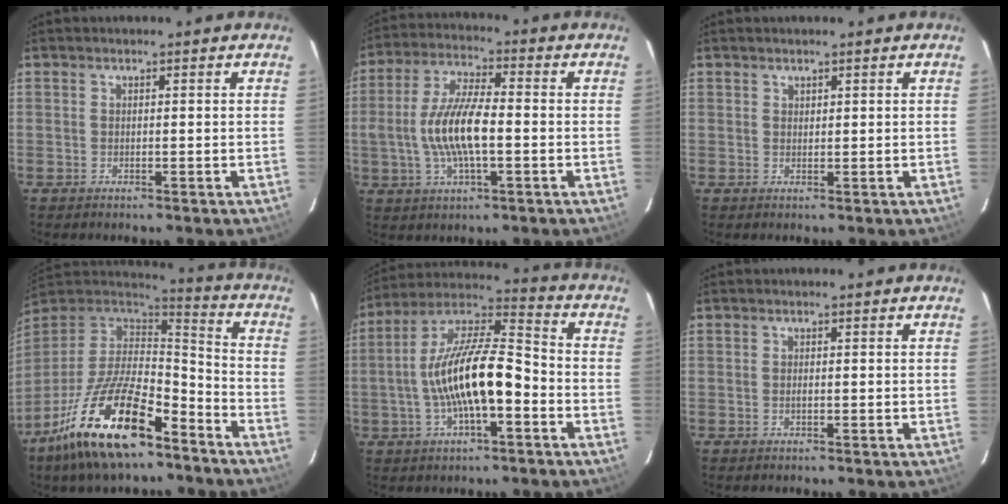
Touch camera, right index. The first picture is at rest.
{"total": 11.6, "force": [-1.7, 3.8, 10.8], "torque": [-0.220, 0.004, -0.031]}
{"total": 0.7, "force": [0.6, 0.4, 0.0], "torque": [0.000, 0.002, 0.011]}
{"total": 22.2, "force": [-13.5, 8.1, 15.7], "torque": [-0.308, -0.022, -0.237]}
{"total": 15.7, "force": [-3.8, 4.8, 14.4], "torque": [-0.273, 0.012, -0.071]}
{"total": 0.5, "force": [-0.2, 0.2, 0.5], "torque": [-0.009, -0.001, -0.003]}